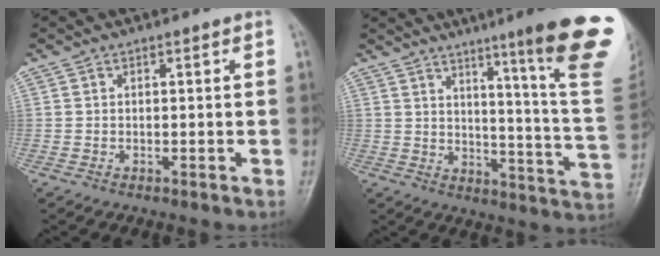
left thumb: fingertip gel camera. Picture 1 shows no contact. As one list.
[{"total": 21.5, "force": [12.7, 0.4, 17.3], "torque": [-0.206, -0.084, 0.165]}]